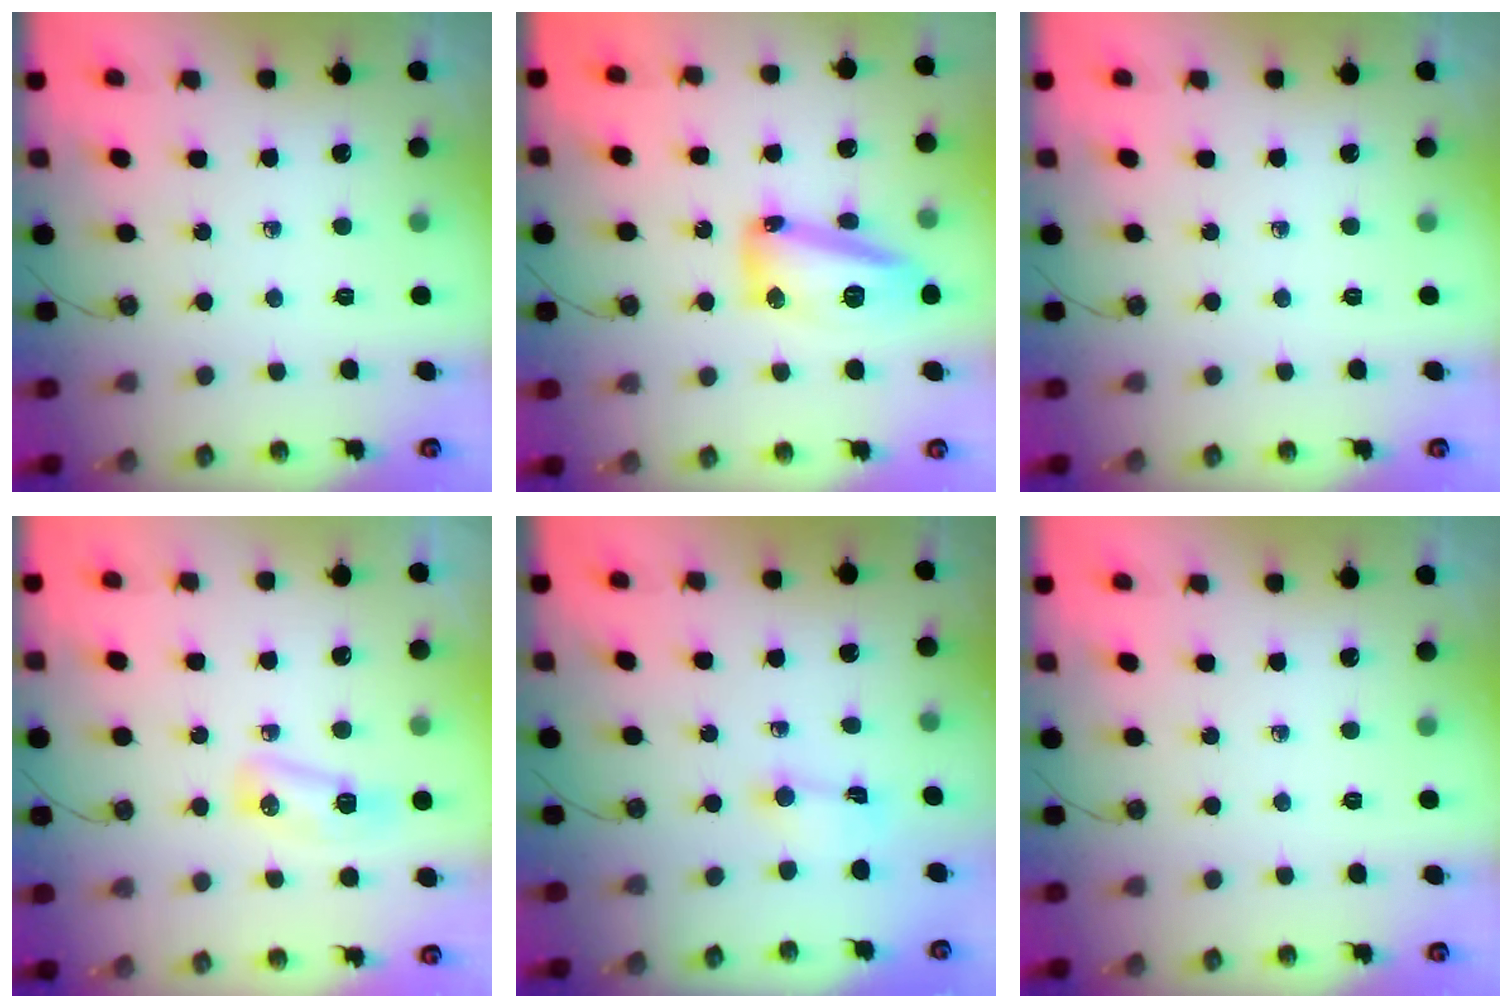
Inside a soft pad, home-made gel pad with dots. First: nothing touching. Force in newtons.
{"total": 14.3, "press": 14.3, "slide": 1.2}
{"total": 0.0}
{"total": 6.7, "press": 6.6, "slide": 0.8}
{"total": 1.3, "press": 1.2, "slide": 0.5}
{"total": 0.0}